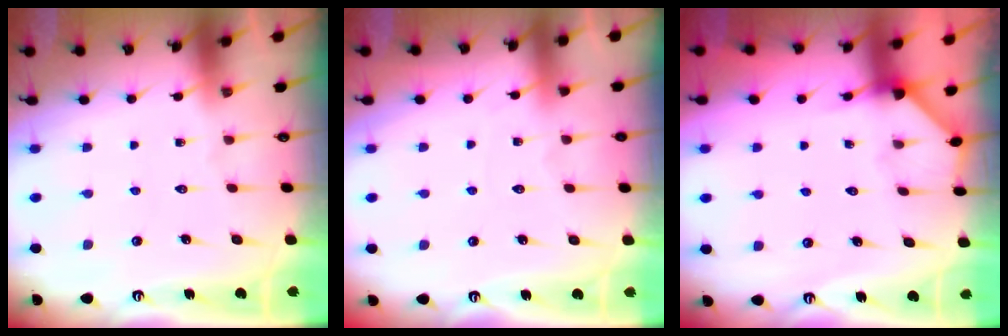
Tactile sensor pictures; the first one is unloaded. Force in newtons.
{"total": 2.9, "press": 2.9, "slide": 0.4}
{"total": 2.9, "press": 2.9, "slide": 0.2}